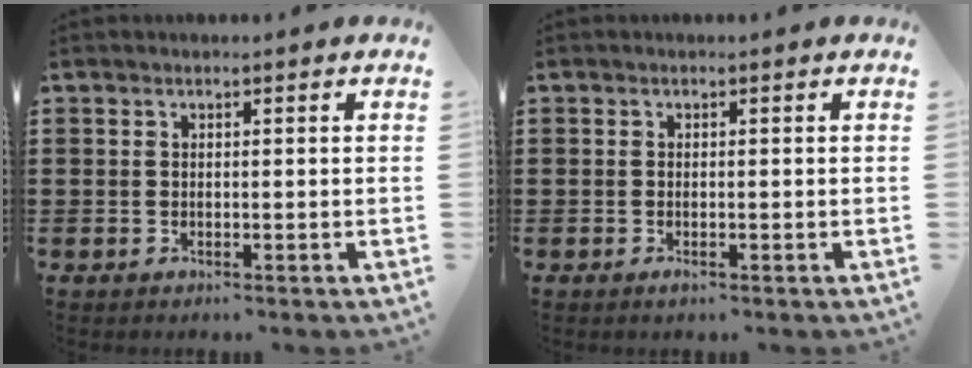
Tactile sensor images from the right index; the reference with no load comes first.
{"total": 0.5, "force": [-0.2, 0.1, 0.5], "torque": [-0.009, -0.004, -0.003]}